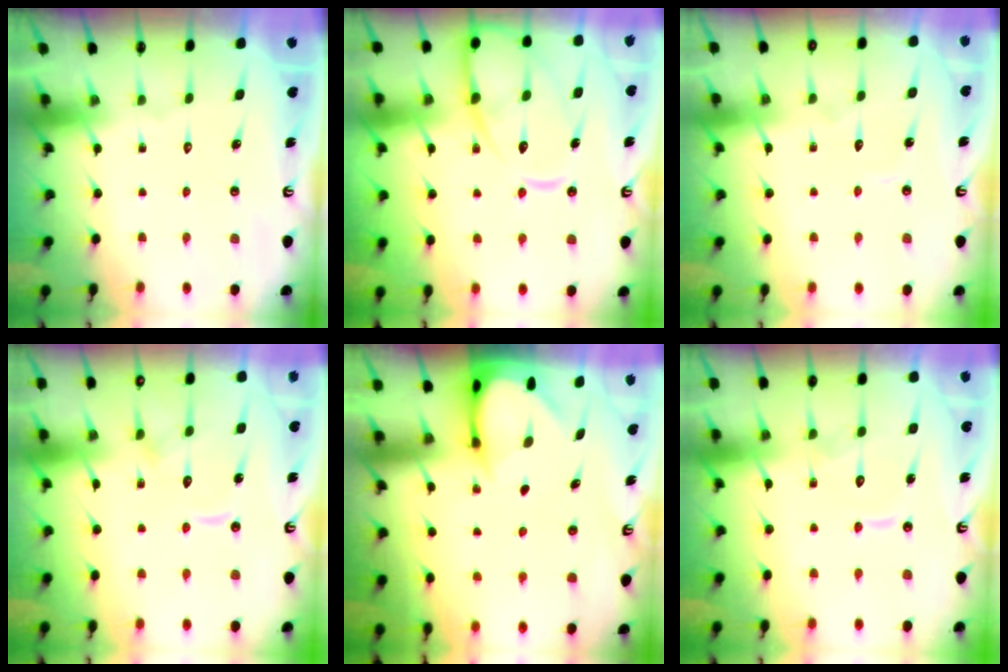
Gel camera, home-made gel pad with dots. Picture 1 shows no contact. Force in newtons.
{"total": 14.1, "press": 14.0, "slide": 1.3}
{"total": 5.1, "press": 5.1, "slide": 0.4}
{"total": 11.7, "press": 11.6, "slide": 1.0}
{"total": 3.3, "press": 3.3, "slide": 0.3}
{"total": 8.4, "press": 8.4, "slide": 0.9}